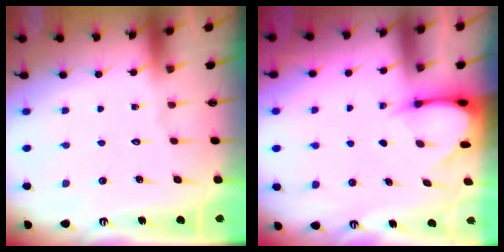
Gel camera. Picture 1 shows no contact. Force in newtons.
{"total": 3.5, "press": 3.5, "slide": 0.4}